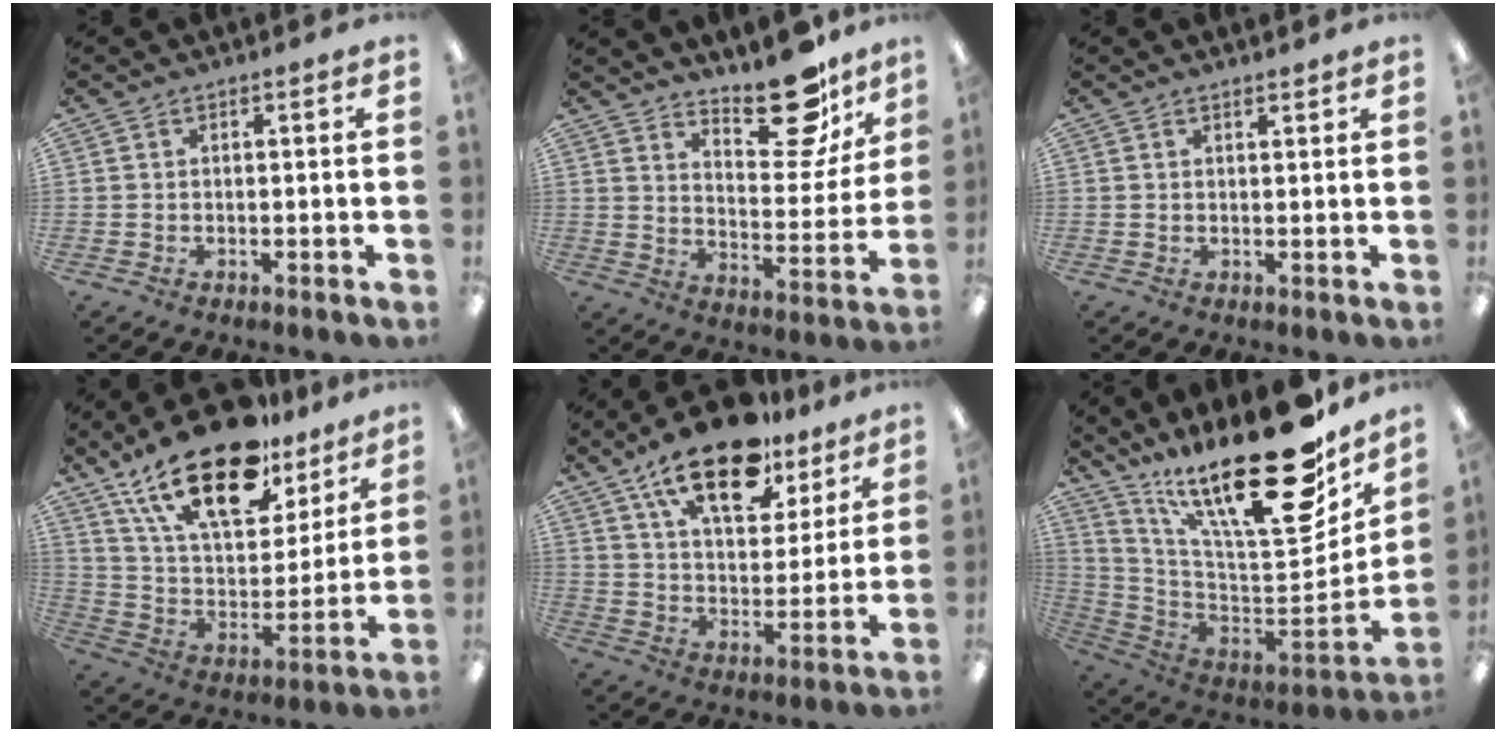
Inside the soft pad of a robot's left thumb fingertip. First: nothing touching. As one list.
[{"total": 17.2, "force": [13.3, 6.6, 8.7], "torque": [-0.102, -0.099, 0.221]}, {"total": 1.1, "force": [1.1, 0.2, 0.2], "torque": [0.003, -0.005, 0.019]}, {"total": 24.2, "force": [16.4, 10.6, 14.3], "torque": [-0.257, -0.098, 0.285]}, {"total": 19.6, "force": [13.4, 8.8, 11.2], "torque": [-0.182, -0.067, 0.229]}, {"total": 29.6, "force": [19.7, 7.6, 20.7], "torque": [-0.295, -0.152, 0.327]}]